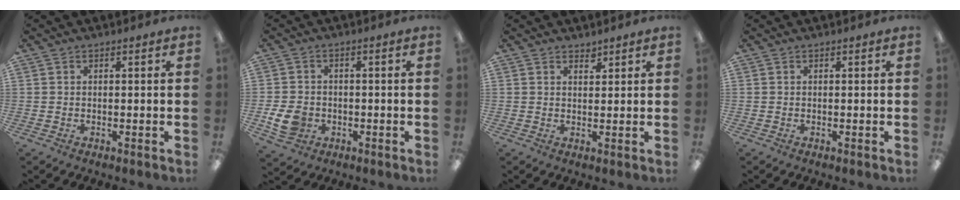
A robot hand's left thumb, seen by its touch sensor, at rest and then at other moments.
{"total": 6.3, "force": [-1.8, 5.1, 3.3], "torque": [-0.072, 0.005, -0.033]}
{"total": 1.9, "force": [1.8, 0.6, 0.3], "torque": [0.001, -0.010, 0.032]}
{"total": 0.0}